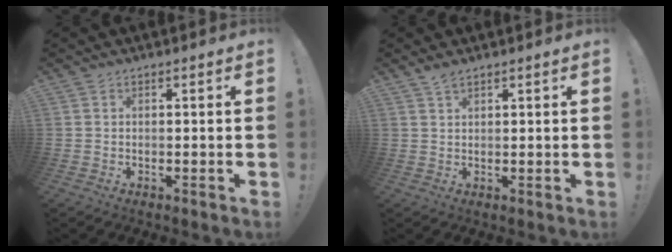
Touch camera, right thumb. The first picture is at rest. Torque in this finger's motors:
{"motor_torque": [-0.26, 0.29, -0.01, 0.03, 0.10]}